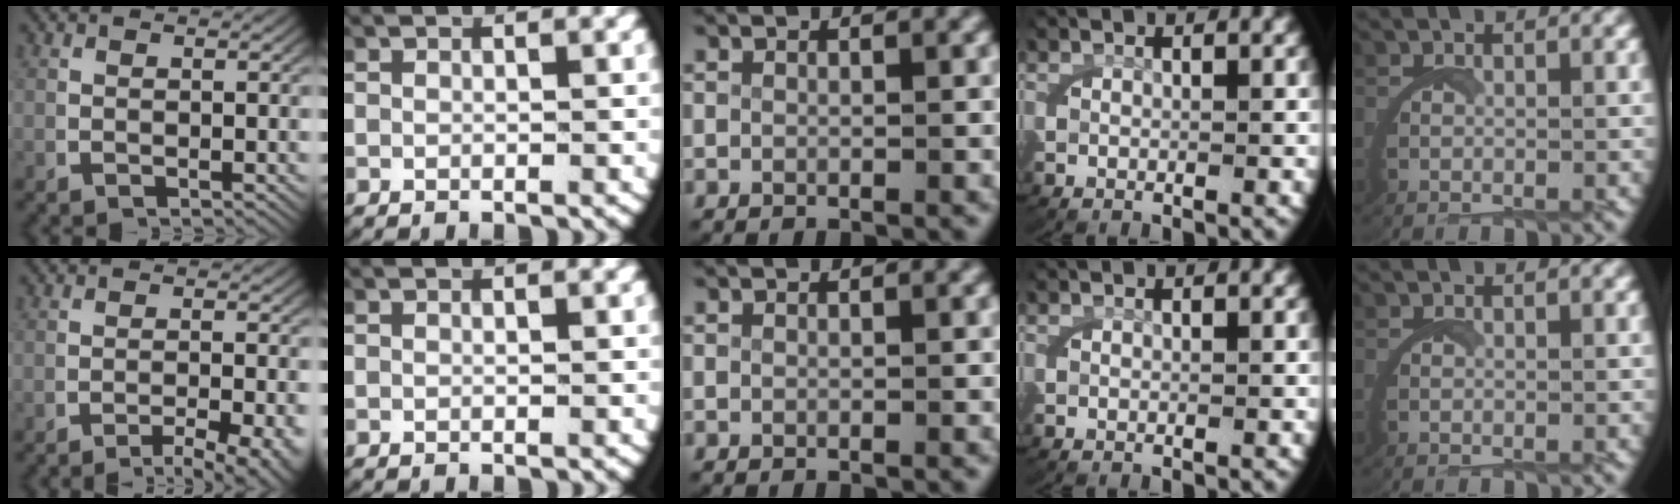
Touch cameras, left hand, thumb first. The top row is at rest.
{"thumb": {"total": 4.9, "force": [-3.4, 1.3, 3.2], "torque": [-0.041, -0.010, -0.050]}}